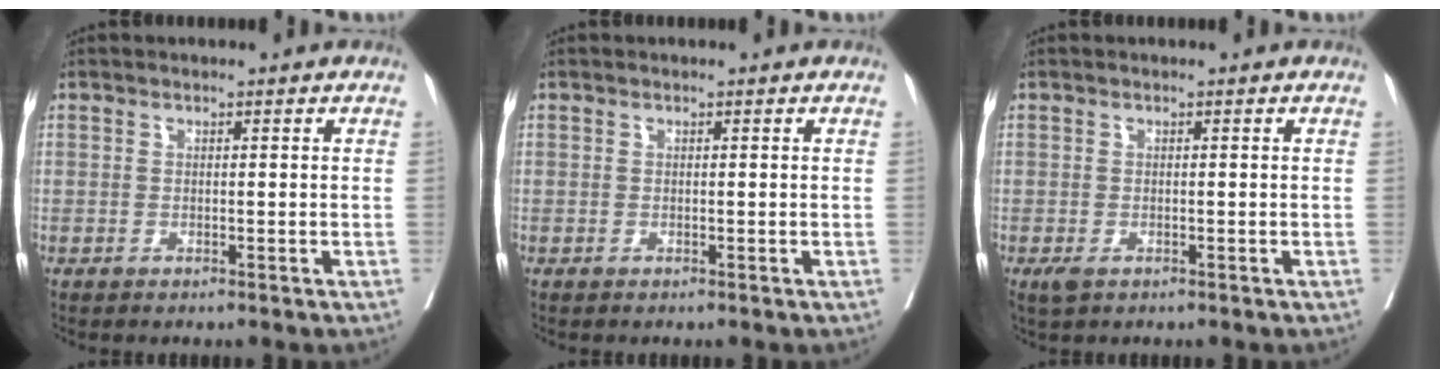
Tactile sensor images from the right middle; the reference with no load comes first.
{"total": 0.0}
{"total": 1.7, "force": [-0.8, 0.9, 1.2], "torque": [-0.026, -0.005, -0.008]}